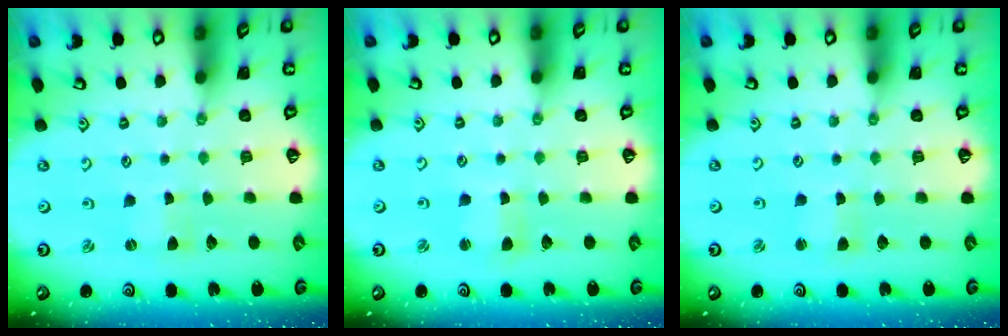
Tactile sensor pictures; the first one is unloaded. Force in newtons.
{"total": 2.6, "press": 2.5, "slide": 0.3}
{"total": 1.7, "press": 1.7, "slide": 0.2}